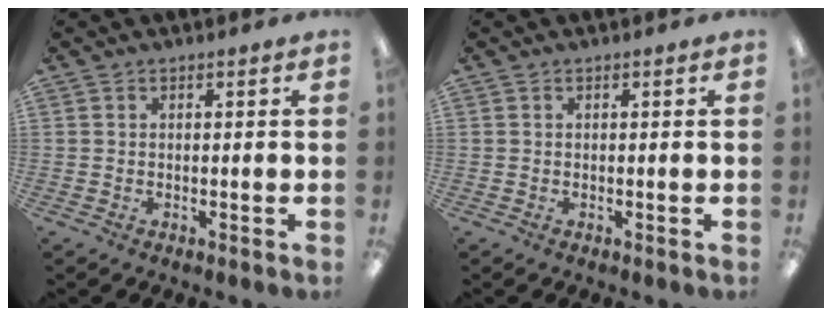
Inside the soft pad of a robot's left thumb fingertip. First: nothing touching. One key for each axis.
{"total": 0.0}